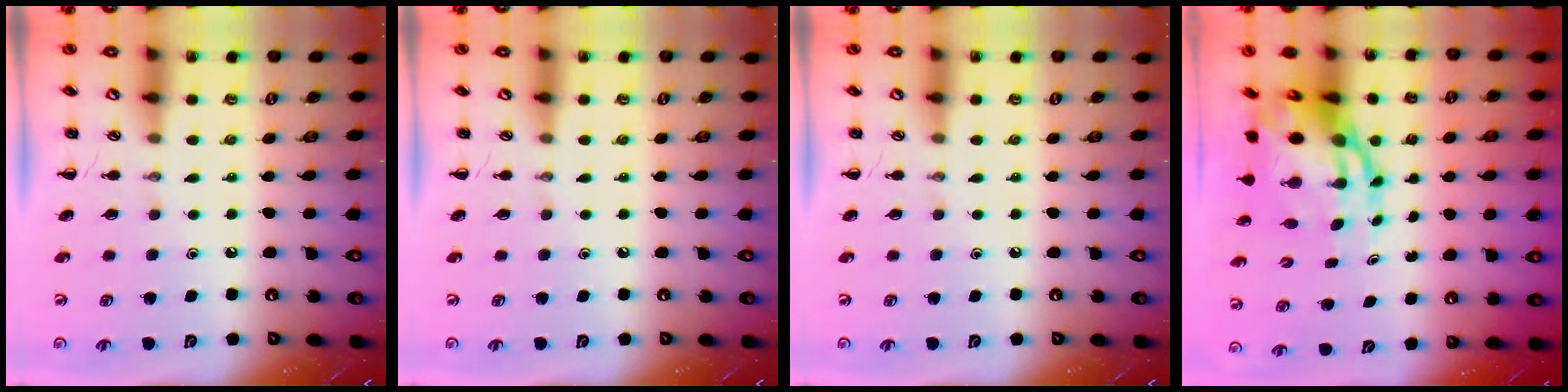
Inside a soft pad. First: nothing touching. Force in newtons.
{"total": 0.0}
{"total": 0.0}
{"total": 11.2, "press": 10.8, "slide": 3.0}